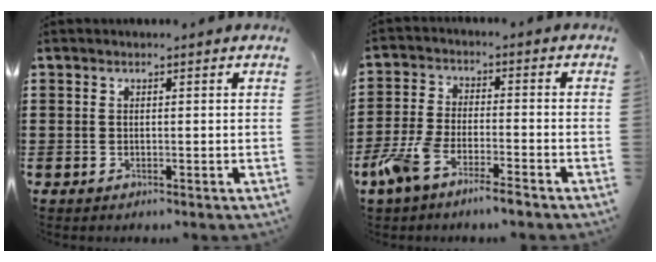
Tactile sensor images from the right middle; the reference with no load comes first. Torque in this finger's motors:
{"motor_torque": [1.24, -0.90, 0.52, 0.21]}